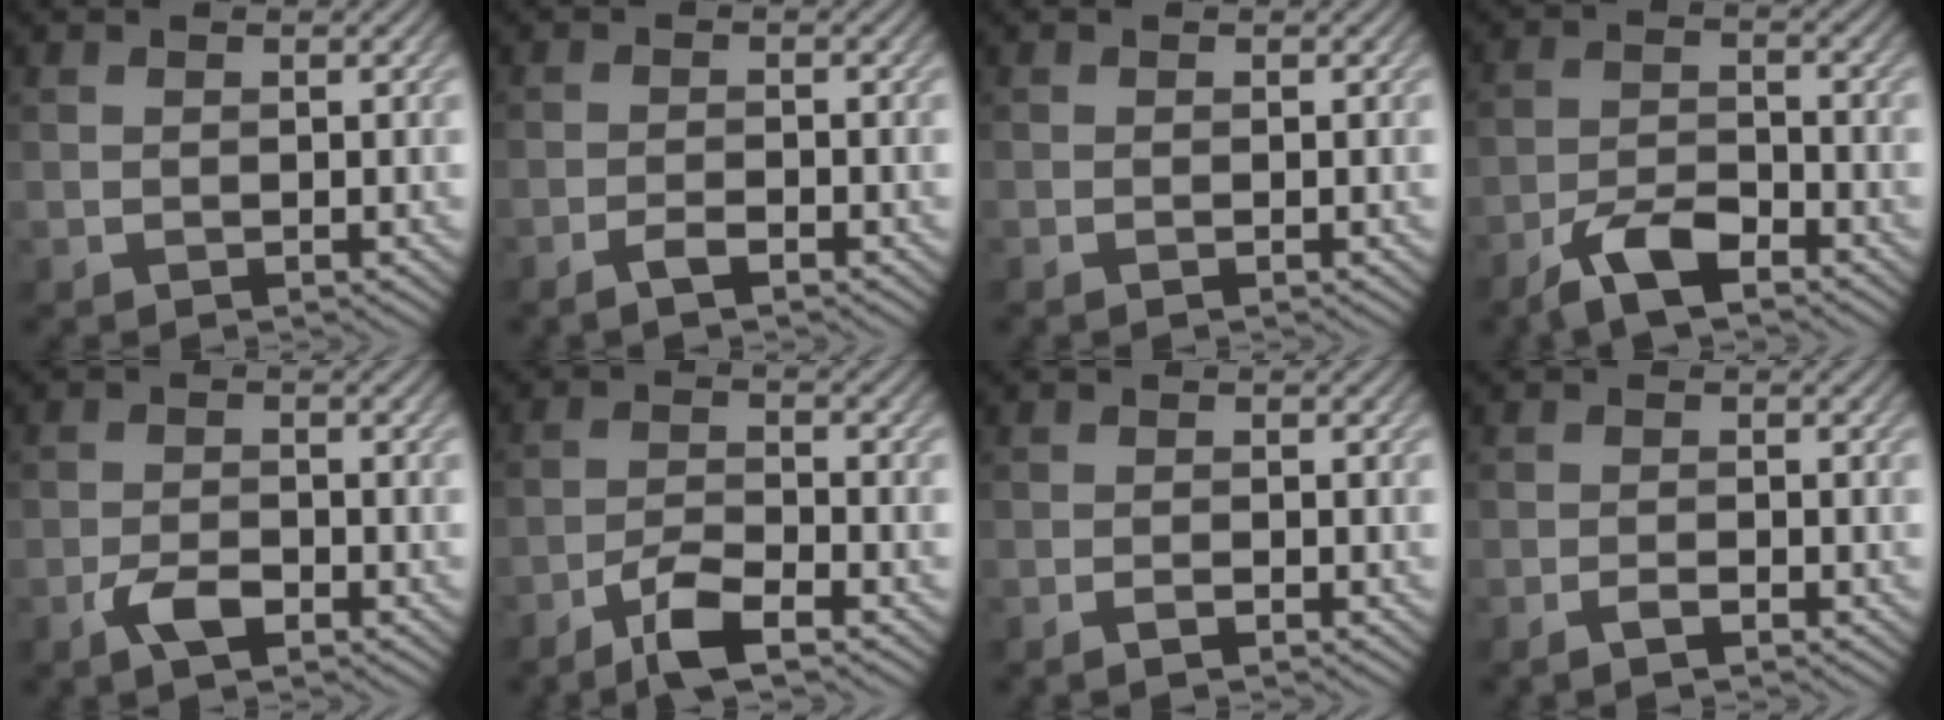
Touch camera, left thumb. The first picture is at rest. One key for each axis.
{"total": 1.7, "fx": -1.2, "fy": 0.2, "fz": 1.1, "tx": -0.020, "ty": 0.004, "tz": -0.025}
{"total": 0.0}
{"total": 5.9, "fx": -4.3, "fy": 1.8, "fz": 3.7, "tx": -0.076, "ty": 0.000, "tz": -0.087}
{"total": 3.1, "fx": -1.8, "fy": 1.4, "fz": 2.0, "tx": -0.041, "ty": 0.000, "tz": -0.039}
{"total": 5.2, "fx": -3.7, "fy": 1.0, "fz": 3.6, "tx": -0.075, "ty": 0.000, "tz": -0.075}
{"total": 0.9, "fx": -0.7, "fy": 0.1, "fz": 0.6, "tx": -0.011, "ty": 0.001, "tz": -0.013}
{"total": 1.3, "fx": -1.0, "fy": 0.1, "fz": 0.8, "tx": -0.016, "ty": 0.003, "tz": -0.019}